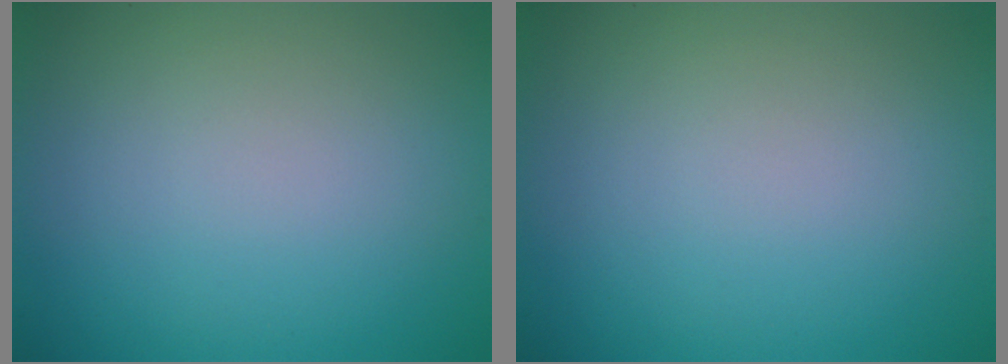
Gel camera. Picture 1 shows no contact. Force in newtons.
{"total": 0.0}